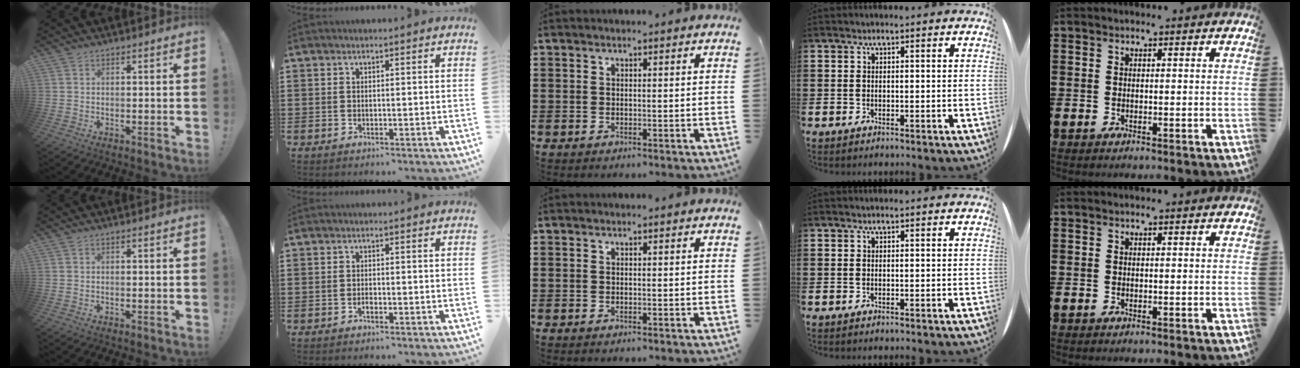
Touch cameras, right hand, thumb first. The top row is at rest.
{"index": {"total": 0.9, "force": [-0.6, 0.3, 0.6], "torque": [-0.013, -0.004, -0.010]}}